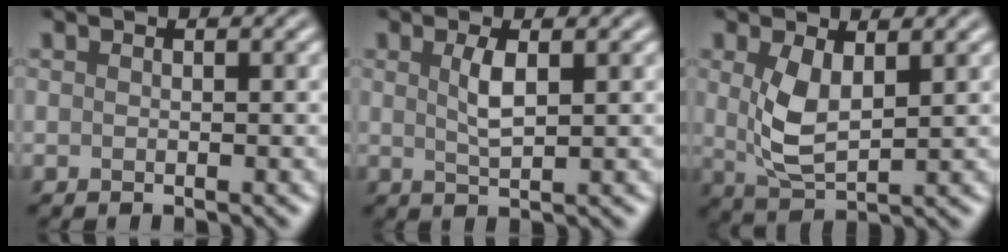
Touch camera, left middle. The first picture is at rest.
{"total": 2.2, "force": [0.7, 0.6, 2.0], "torque": [-0.041, -0.001, 0.016]}
{"total": 4.1, "force": [1.1, 1.9, 3.5], "torque": [-0.083, -0.007, 0.027]}